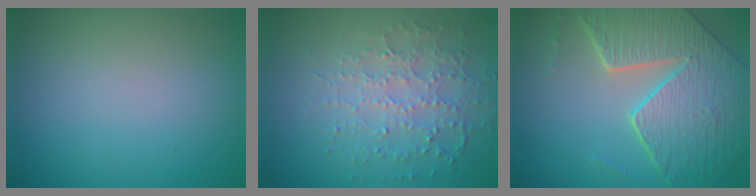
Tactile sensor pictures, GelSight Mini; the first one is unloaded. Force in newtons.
{"total": 4.1, "press": 3.4, "slide": 2.3}
{"total": 8.5, "press": 6.0, "slide": 6.1}